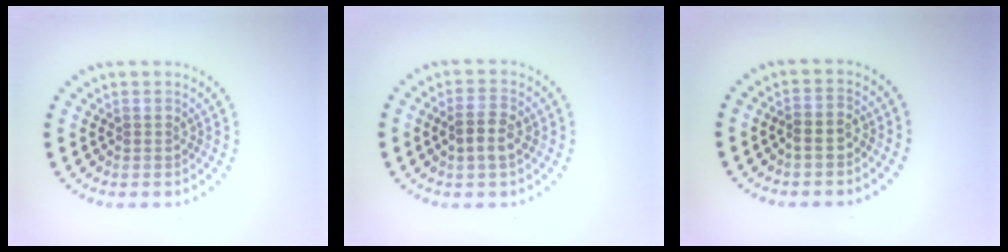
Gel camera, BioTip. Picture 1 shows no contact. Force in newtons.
{"total": 2.8, "press": 2.8, "slide": 0.4}
{"total": 1.3, "press": 1.2, "slide": 0.5}